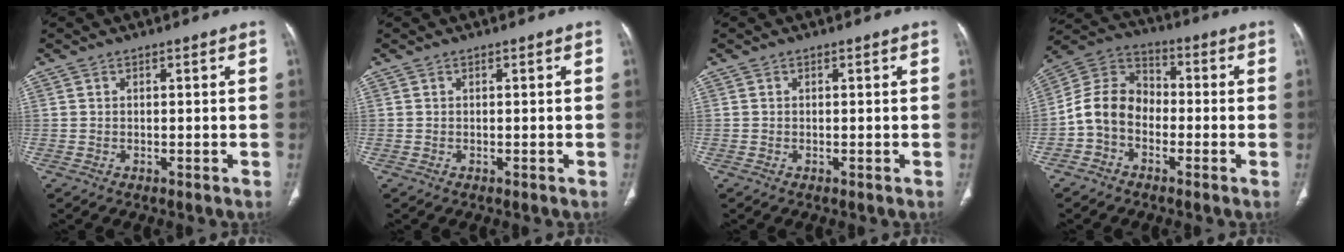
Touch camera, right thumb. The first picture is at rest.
{"total": 0.0}
{"total": 0.0}
{"total": 10.0, "force": [-2.7, 7.8, 5.8], "torque": [-0.095, 0.042, -0.066]}